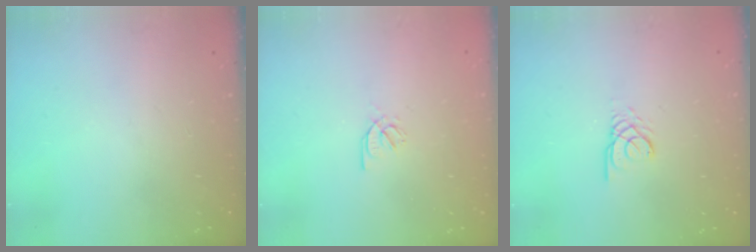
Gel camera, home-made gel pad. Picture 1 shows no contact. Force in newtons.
{"total": 2.1, "press": 2.1, "slide": 0.2}
{"total": 2.4, "press": 2.4, "slide": 0.1}